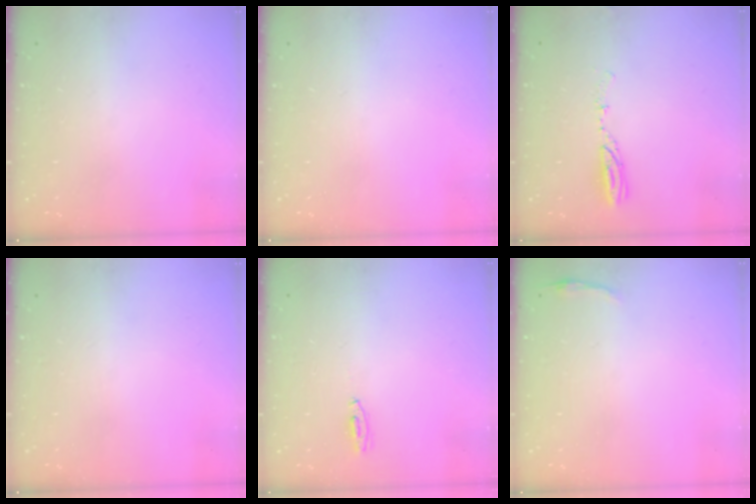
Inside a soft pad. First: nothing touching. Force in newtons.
{"total": 0.0}
{"total": 4.8, "press": 4.7, "slide": 1.0}
{"total": 0.0}
{"total": 3.1, "press": 2.8, "slide": 1.3}
{"total": 2.8, "press": 2.8, "slide": 0.6}